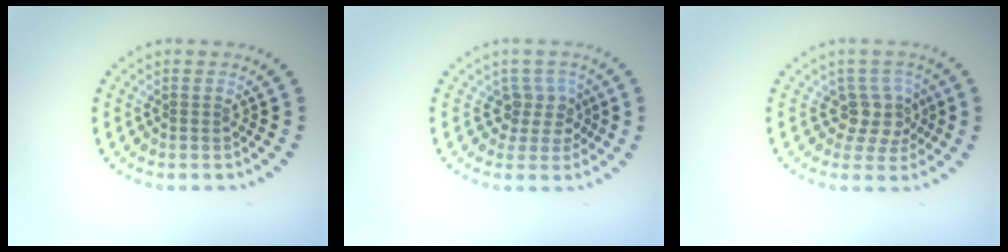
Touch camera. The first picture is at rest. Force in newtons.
{"total": 2.3, "press": 1.9, "slide": 1.4}
{"total": 2.9, "press": 2.4, "slide": 1.7}